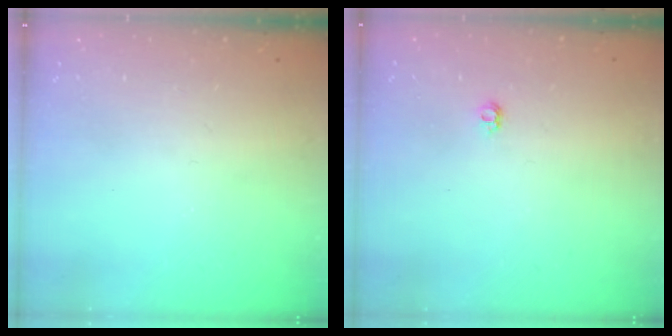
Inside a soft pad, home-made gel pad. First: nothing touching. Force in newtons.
{"total": 3.9, "press": 3.9, "slide": 0.5}